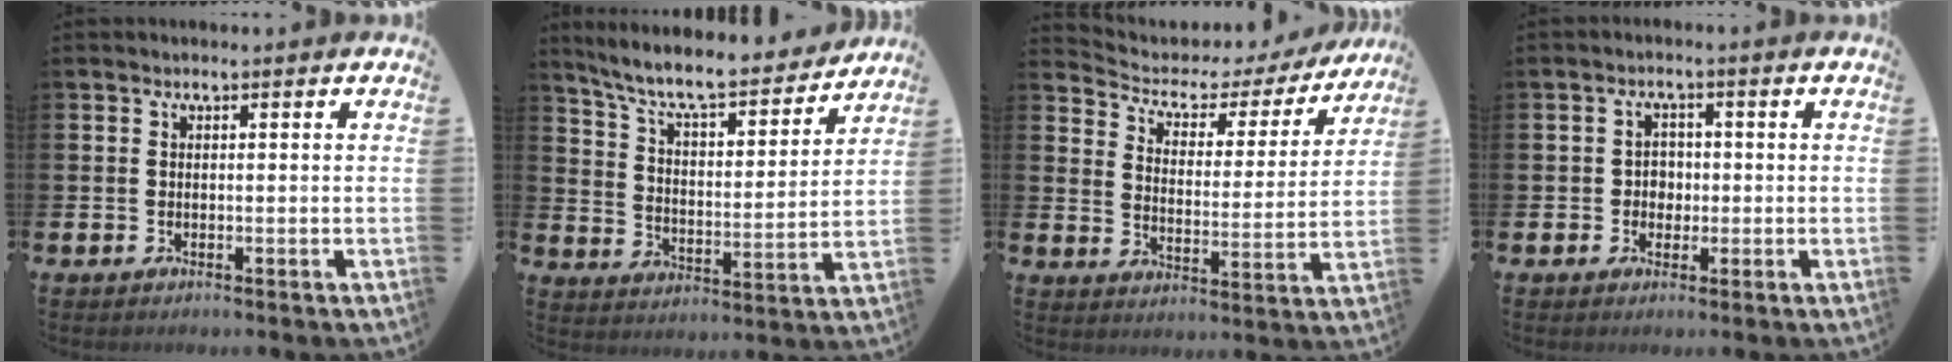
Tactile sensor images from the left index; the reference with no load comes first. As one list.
[{"total": 8.9, "force": [8.0, 1.7, 3.5], "torque": [-0.098, -0.056, 0.136]}, {"total": 4.5, "force": [3.7, 2.3, 1.0], "torque": [-0.050, -0.028, 0.055]}, {"total": 2.3, "force": [-0.1, 2.2, 0.8], "torque": [-0.007, 0.002, -0.009]}]